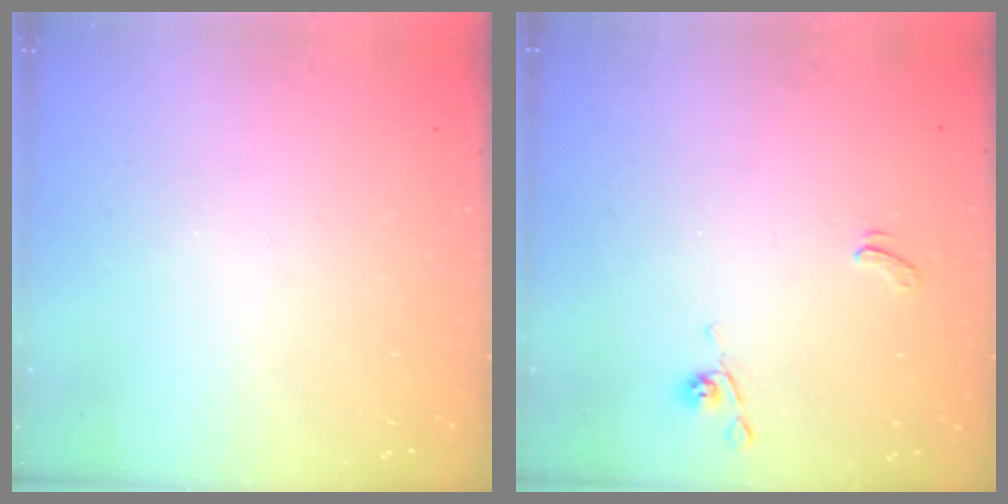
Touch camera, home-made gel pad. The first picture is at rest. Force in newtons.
{"total": 0.0}